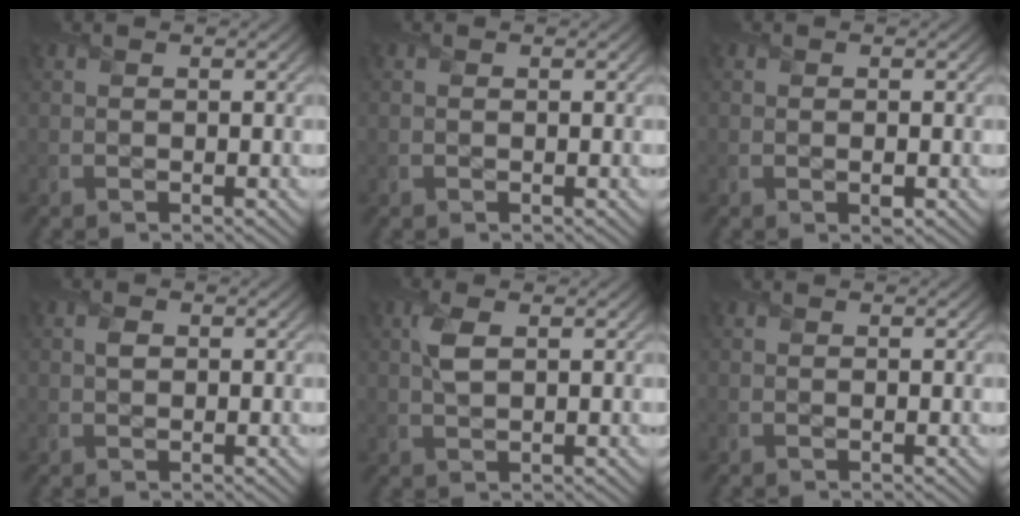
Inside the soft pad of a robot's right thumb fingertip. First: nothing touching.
{"total": 0.0}
{"total": 0.6, "force": [-0.2, 0.3, 0.5], "torque": [-0.005, -0.006, -0.002]}
{"total": 0.8, "force": [0.2, 0.7, 0.4], "torque": [-0.007, -0.002, 0.003]}
{"total": 2.7, "force": [0.9, 1.1, 2.4], "torque": [-0.060, 0.003, 0.019]}
{"total": 0.0}